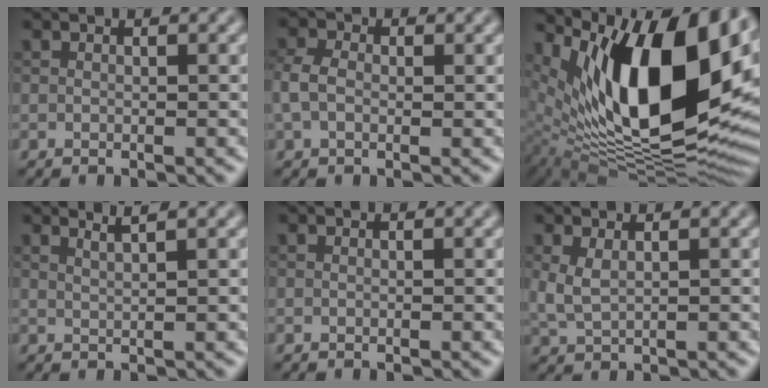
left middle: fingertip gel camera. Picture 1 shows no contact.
{"total": 2.1, "force": [-0.1, 1.6, 1.3], "torque": [-0.044, 0.003, -0.004]}
{"total": 17.3, "force": [5.6, 7.7, 14.4], "torque": [-0.226, -0.005, 0.095]}
{"total": 1.5, "force": [1.3, 0.2, 0.8], "torque": [-0.013, 0.007, 0.013]}
{"total": 0.0}
{"total": 1.4, "force": [0.5, 0.5, 1.2], "torque": [-0.043, -0.005, 0.018]}